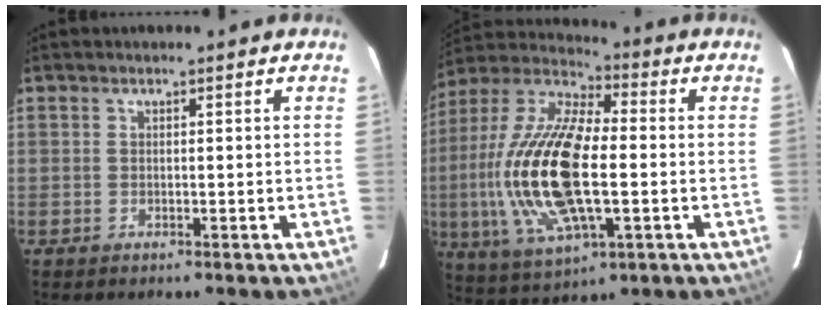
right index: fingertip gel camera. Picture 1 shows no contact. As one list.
[{"total": 22.4, "force": [-2.2, 9.0, 20.4], "torque": [-0.425, -0.006, -0.043]}]